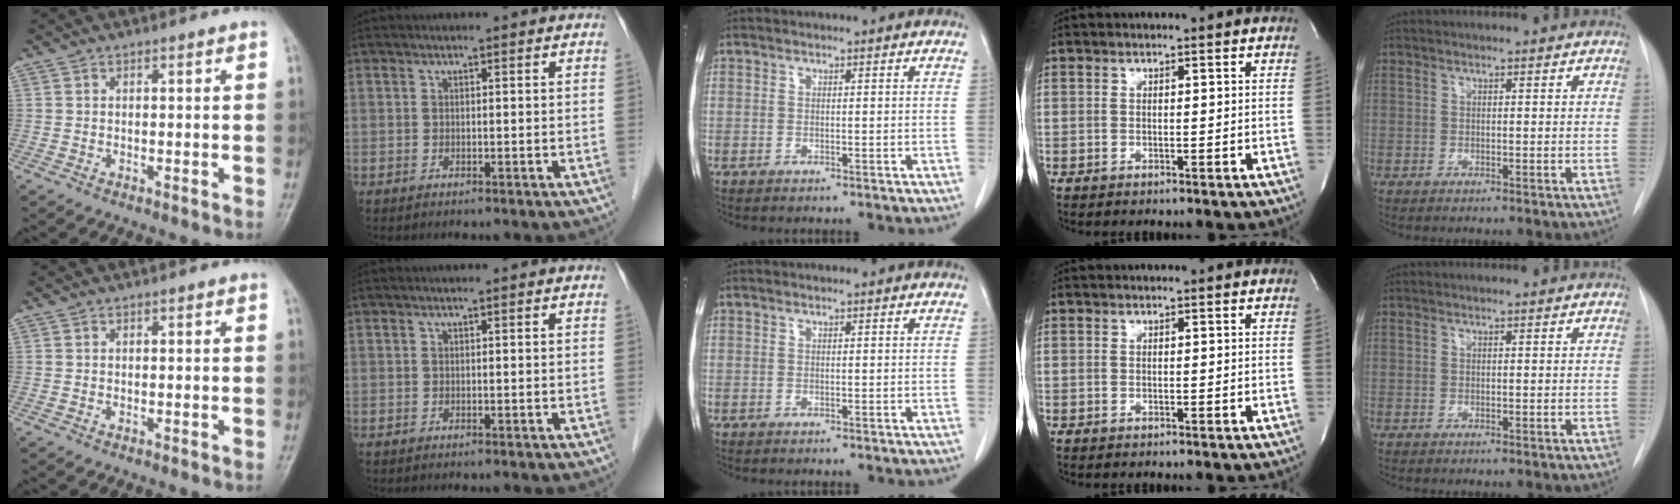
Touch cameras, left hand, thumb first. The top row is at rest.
{}